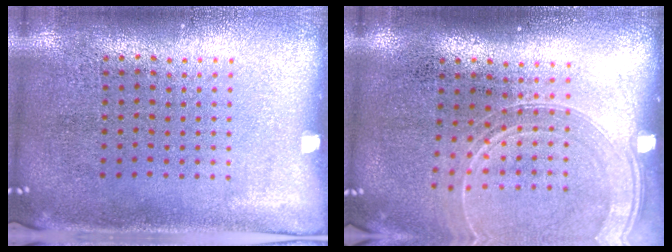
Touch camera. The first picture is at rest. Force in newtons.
{"total": 1.4, "press": 1.3, "slide": 0.5}